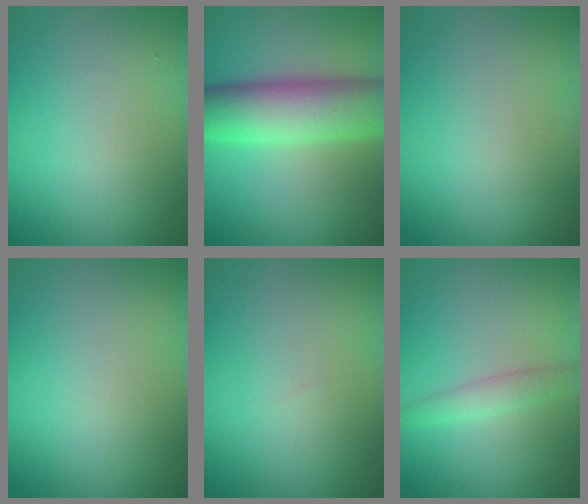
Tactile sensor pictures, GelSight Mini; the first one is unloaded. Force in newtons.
{"total": 9.4, "press": 9.4, "slide": 0.3}
{"total": 0.0}
{"total": 0.0}
{"total": 0.0}
{"total": 1.7, "press": 1.7, "slide": 0.0}